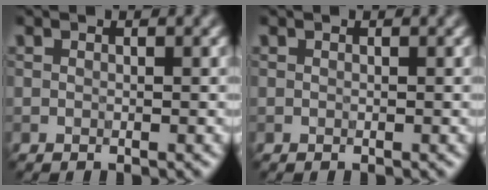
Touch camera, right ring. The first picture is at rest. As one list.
[{"total": 0.0}]